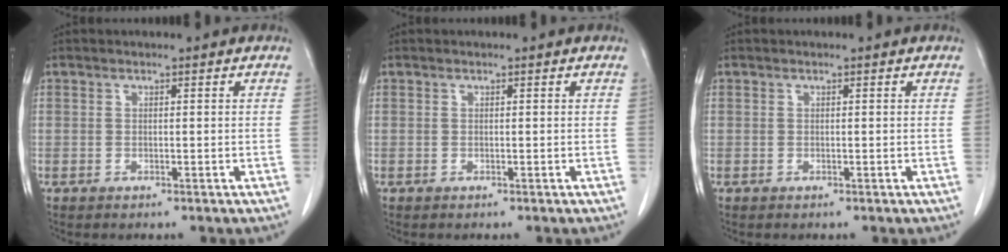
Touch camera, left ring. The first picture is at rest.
{"total": 0.0}
{"total": 0.0}